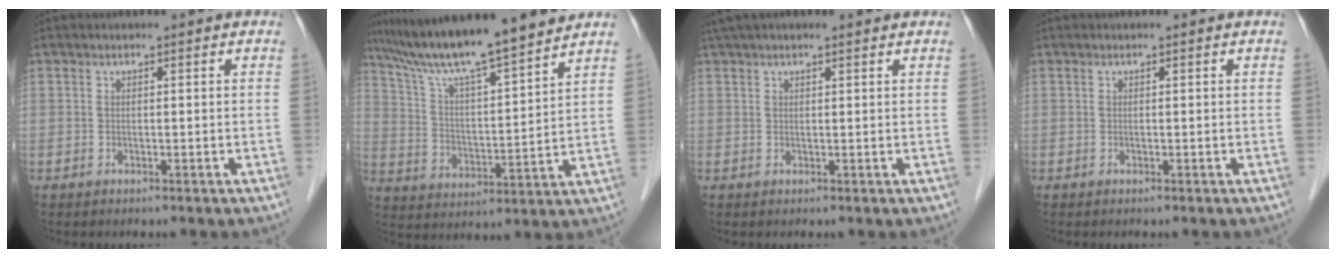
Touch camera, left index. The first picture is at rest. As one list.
[{"total": 15.5, "force": [13.4, -0.3, 7.8], "torque": [-0.138, 0.009, 0.227]}, {"total": 4.9, "force": [3.9, 0.9, 2.8], "torque": [-0.049, 0.044, 0.065]}, {"total": 0.0}]